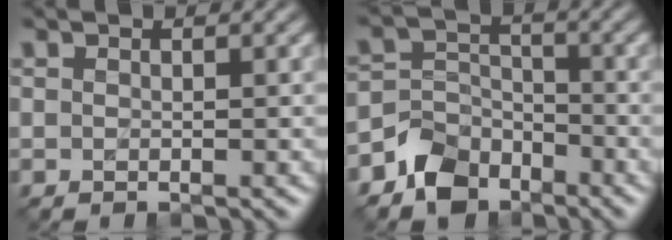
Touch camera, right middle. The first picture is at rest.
{"total": 4.9, "force": [-3.5, 3.2, 1.2], "torque": [-0.020, 0.000, -0.074]}